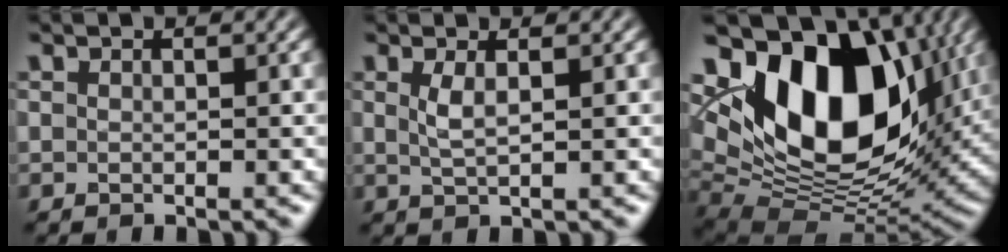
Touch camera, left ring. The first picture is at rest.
{"total": 1.7, "force": [0.6, 0.4, 1.5], "torque": [-0.035, -0.002, 0.012]}
{"total": 15.3, "force": [4.9, 9.1, 11.2], "torque": [-0.168, 0.004, 0.079]}